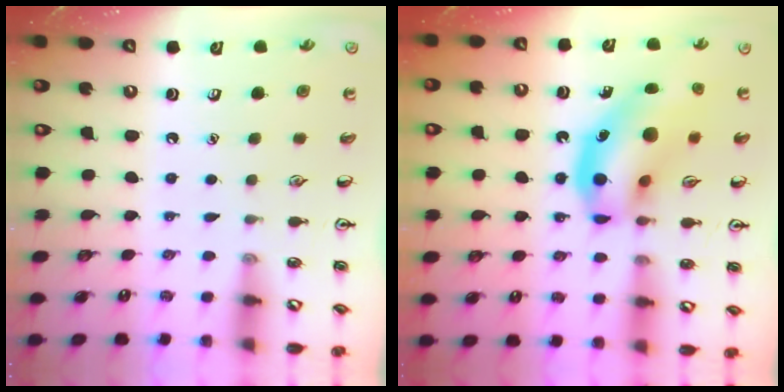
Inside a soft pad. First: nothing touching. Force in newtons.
{"total": 16.6, "press": 16.3, "slide": 3.2}